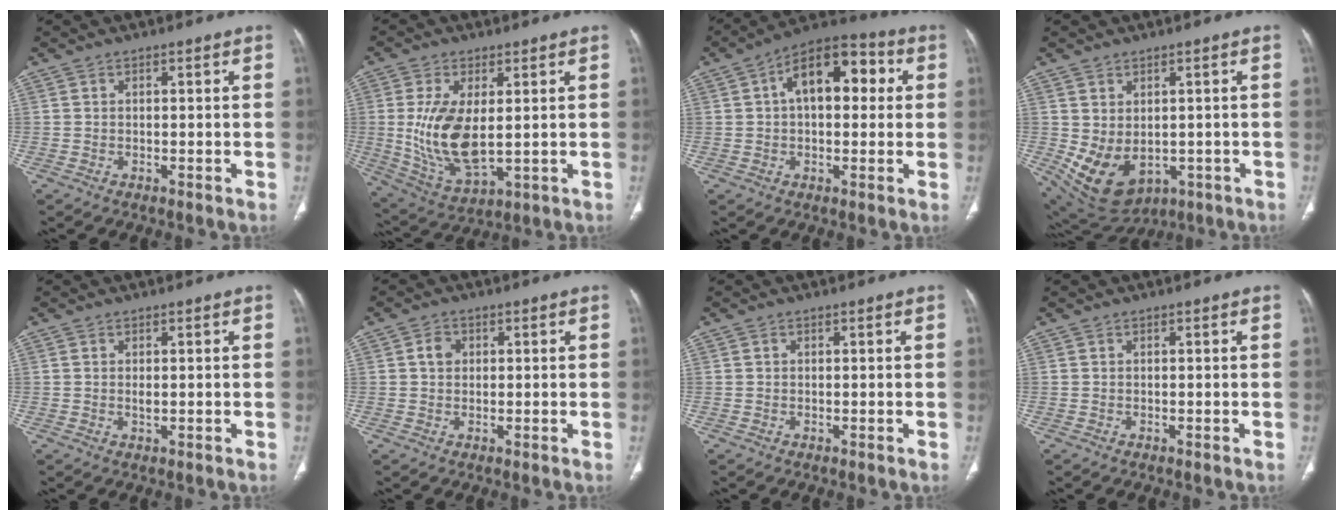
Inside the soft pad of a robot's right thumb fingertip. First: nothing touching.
{"total": 12.9, "force": [0.8, 6.3, 11.3], "torque": [-0.223, -0.018, 0.031]}
{"total": 14.0, "force": [3.0, 7.9, 11.2], "torque": [-0.141, 0.033, 0.038]}
{"total": 11.3, "force": [-1.8, 8.0, 7.8], "torque": [-0.127, -0.004, 0.005]}
{"total": 1.0, "force": [0.1, 0.5, 0.9], "torque": [-0.017, -0.002, 0.005]}
{"total": 2.6, "force": [0.6, 2.1, 1.3], "torque": [-0.015, 0.003, 0.009]}
{"total": 0.0}
{"total": 0.0}